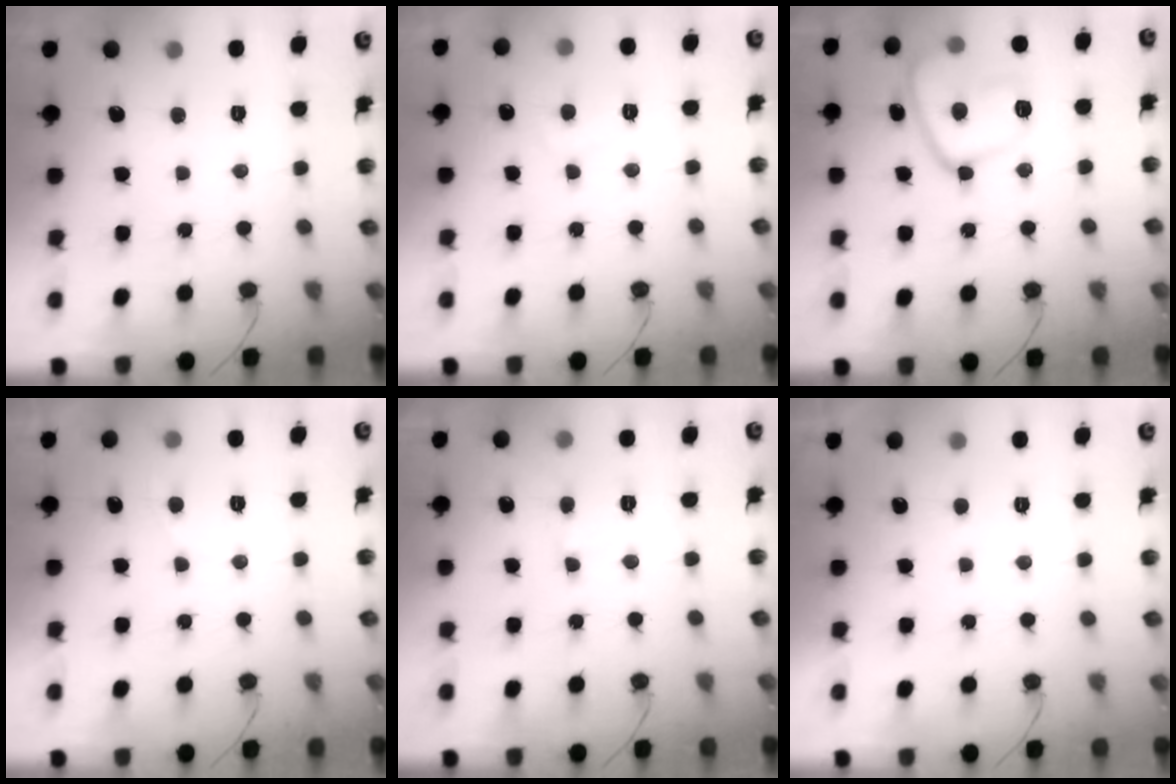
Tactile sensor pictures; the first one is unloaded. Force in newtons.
{"total": 3.4, "press": 3.3, "slide": 0.4}
{"total": 12.7, "press": 12.6, "slide": 0.8}
{"total": 2.7, "press": 2.6, "slide": 0.5}
{"total": 2.5, "press": 2.5, "slide": 0.2}
{"total": 0.9, "press": 0.8, "slide": 0.4}